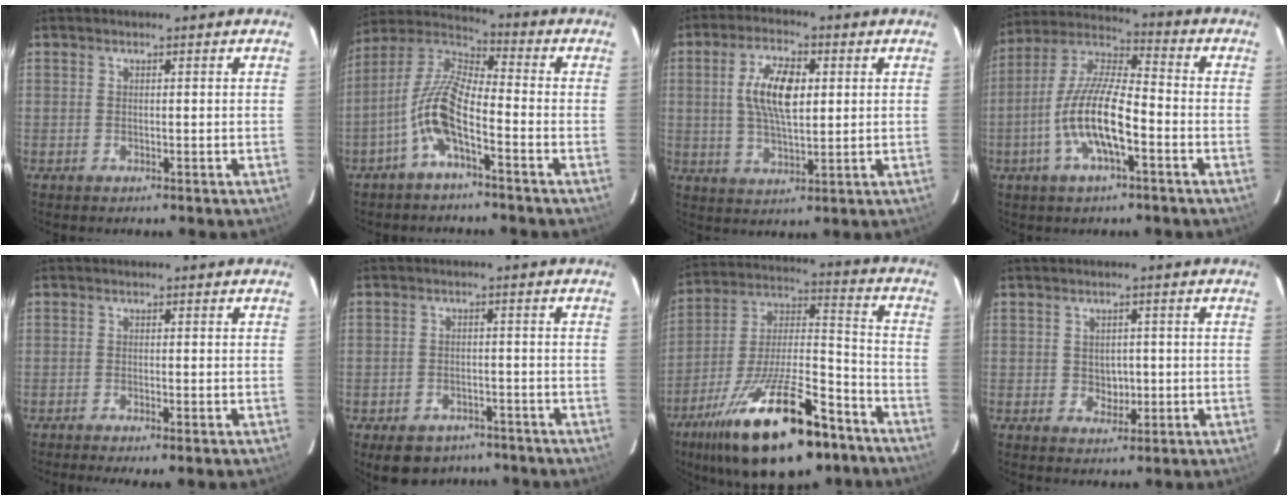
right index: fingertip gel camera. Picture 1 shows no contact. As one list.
[{"total": 10.3, "force": [-4.6, 3.0, 8.6], "torque": [-0.189, 0.010, -0.094]}, {"total": 9.6, "force": [1.8, 4.0, 8.5], "torque": [-0.163, 0.010, 0.034]}, {"total": 13.8, "force": [-4.9, 3.8, 12.4], "torque": [-0.251, -0.001, -0.094]}, {"total": 2.2, "force": [-1.5, -0.1, 1.6], "torque": [-0.036, -0.006, -0.026]}, {"total": 8.3, "force": [-5.9, 5.1, 2.7], "torque": [-0.063, 0.011, -0.072]}, {"total": 26.1, "force": [-16.2, 9.4, 18.2], "torque": [-0.333, -0.017, -0.255]}, {"total": 3.3, "force": [-0.2, 2.9, 1.6], "torque": [-0.025, 0.005, 0.003]}]